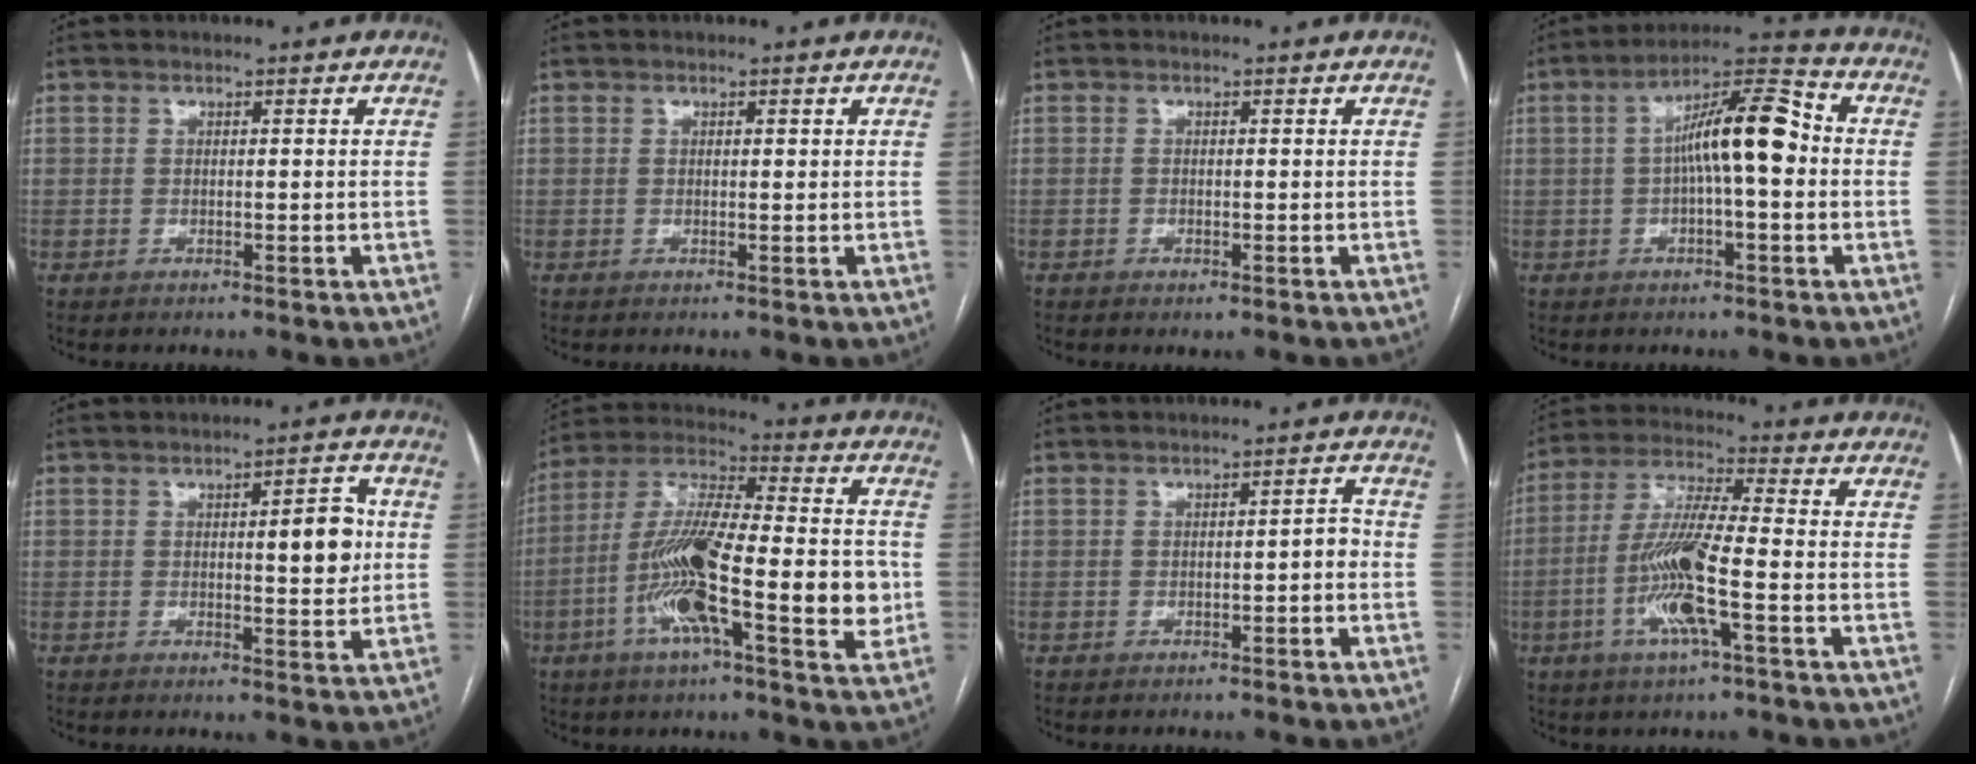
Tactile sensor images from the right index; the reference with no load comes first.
{"total": 0.6, "force": [0.2, 0.2, 0.5], "torque": [-0.007, 0.001, 0.002]}
{"total": 0.7, "force": [-0.4, 0.3, 0.5], "torque": [-0.007, 0.000, -0.003]}
{"total": 11.3, "force": [0.2, 2.2, 11.1], "torque": [-0.188, 0.035, 0.000]}
{"total": 6.5, "force": [0.8, 1.7, 6.2], "torque": [-0.082, 0.004, 0.012]}
{"total": 20.1, "force": [-4.4, 4.1, 19.1], "torque": [-0.333, 0.008, -0.076]}
{"total": 2.1, "force": [-0.5, 0.6, 1.9], "torque": [-0.022, 0.006, -0.008]}
{"total": 11.8, "force": [-3.4, 0.7, 11.2], "torque": [-0.230, -0.005, -0.071]}